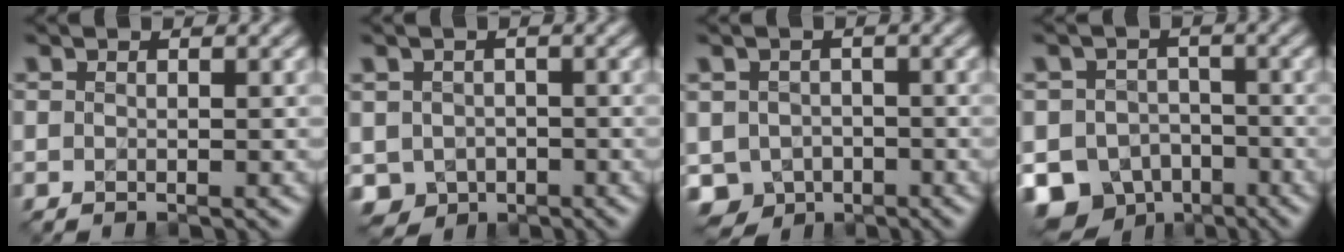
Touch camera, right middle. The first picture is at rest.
{"total": 3.2, "force": [-1.3, 2.8, 1.1], "torque": [-0.019, -0.006, -0.026]}
{"total": 4.7, "force": [-2.2, 3.8, 1.7], "torque": [-0.025, -0.009, -0.041]}
{"total": 8.2, "force": [-4.9, 6.2, 2.4], "torque": [-0.025, -0.014, -0.089]}